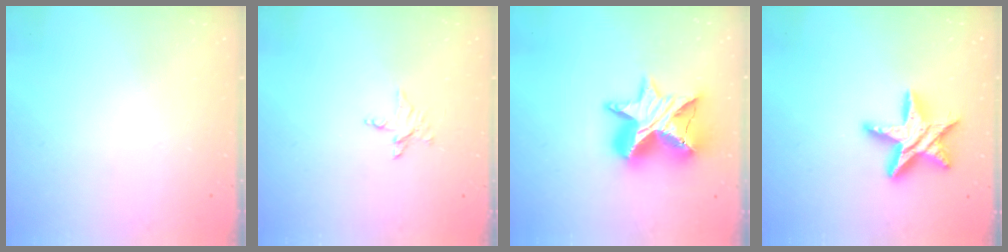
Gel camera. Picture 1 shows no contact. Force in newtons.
{"total": 4.0, "press": 4.0, "slide": 0.3}
{"total": 16.2, "press": 16.2, "slide": 1.2}
{"total": 14.5, "press": 14.5, "slide": 0.6}